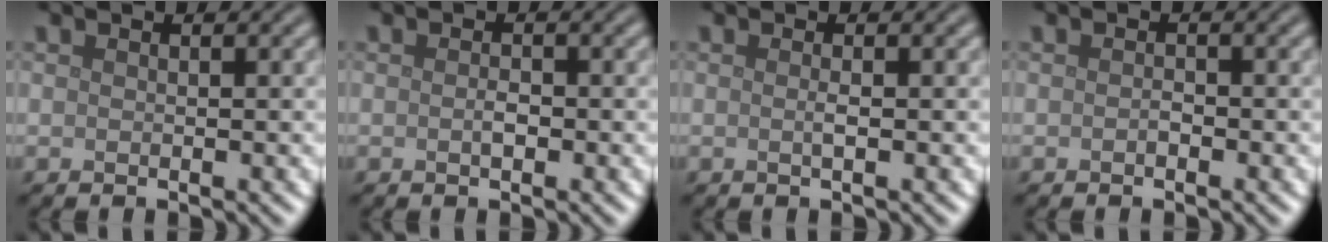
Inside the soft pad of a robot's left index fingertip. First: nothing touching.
{"total": 0.9, "force": [-0.2, 0.4, 0.8], "torque": [-0.016, 0.000, -0.004]}
{"total": 0.8, "force": [-0.1, 0.1, 0.8], "torque": [-0.014, 0.000, -0.003]}
{"total": 0.7, "force": [-0.3, 0.4, 0.4], "torque": [-0.009, 0.000, -0.005]}